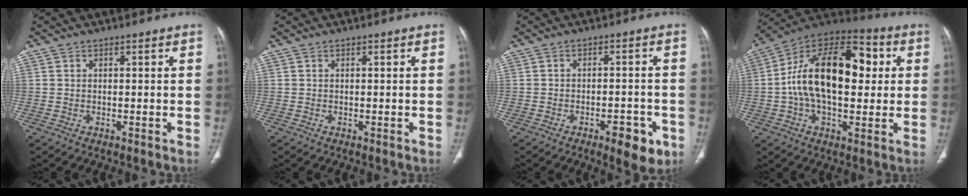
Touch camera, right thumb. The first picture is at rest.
{"total": 0.0}
{"total": 7.2, "force": [-3.6, 3.0, 5.5], "torque": [-0.057, 0.013, -0.044]}
{"total": 23.0, "force": [2.3, 13.0, 18.8], "torque": [-0.298, 0.029, 0.030]}